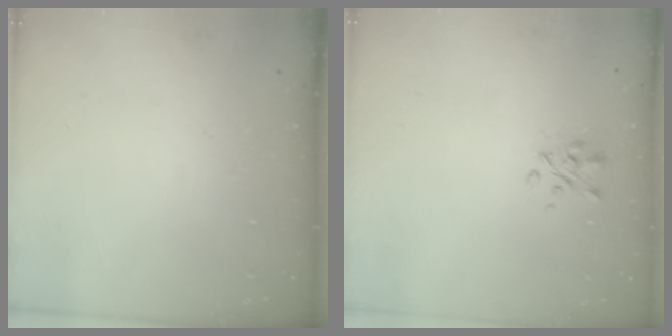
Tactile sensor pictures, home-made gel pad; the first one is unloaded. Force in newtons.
{"total": 2.7, "press": 2.5, "slide": 1.0}